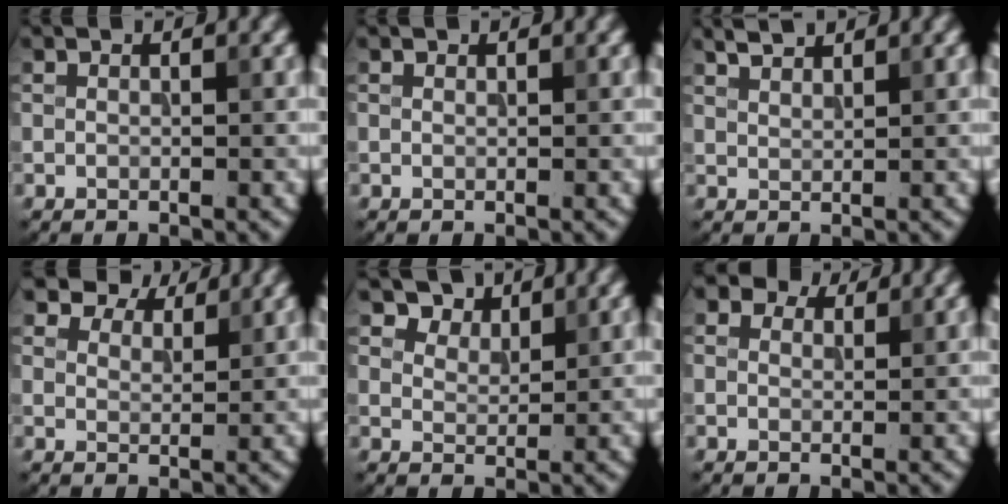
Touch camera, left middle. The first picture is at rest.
{"total": 0.0}
{"total": 1.8, "force": [1.7, 0.3, 0.6], "torque": [-0.013, 0.004, 0.033]}
{"total": 5.8, "force": [5.0, 2.3, 1.8], "torque": [-0.049, -0.014, 0.094]}
{"total": 3.6, "force": [2.9, 1.8, 0.9], "torque": [-0.034, -0.021, 0.063]}
{"total": 3.9, "force": [2.9, 2.2, 1.5], "torque": [-0.035, 0.001, 0.032]}